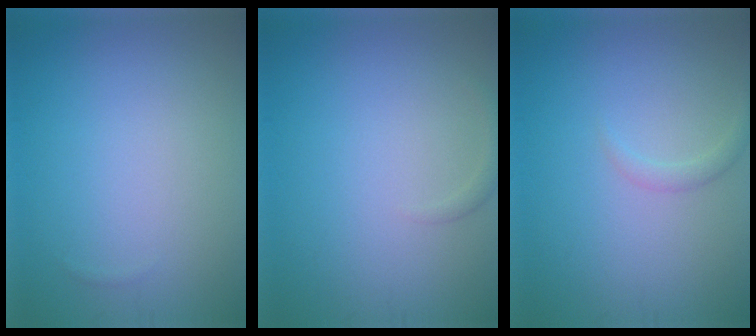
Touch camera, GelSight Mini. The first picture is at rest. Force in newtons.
{"total": 0.7, "press": 0.7, "slide": 0.0}
{"total": 1.0, "press": 1.0, "slide": 0.1}